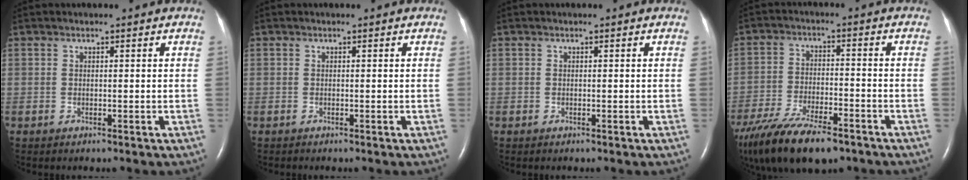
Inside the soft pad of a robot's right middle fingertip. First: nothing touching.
{"total": 0.0}
{"total": 0.0}
{"total": 18.2, "force": [-13.3, 5.7, 11.0], "torque": [-0.225, -0.029, -0.219]}